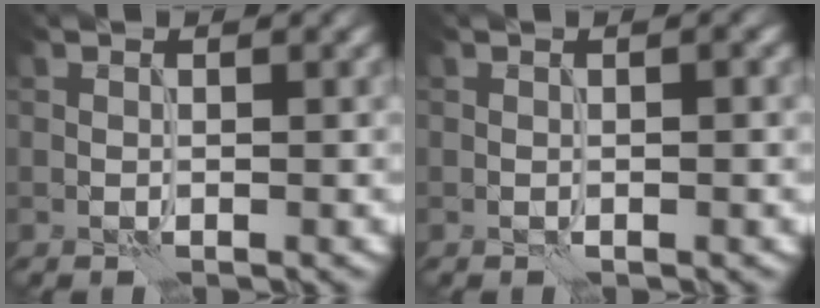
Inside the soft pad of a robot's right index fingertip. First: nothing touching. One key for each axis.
{"total": 0.9, "fx": -0.2, "fy": 0.2, "fz": 0.9, "tx": -0.006, "ty": 0.004, "tz": -0.003}